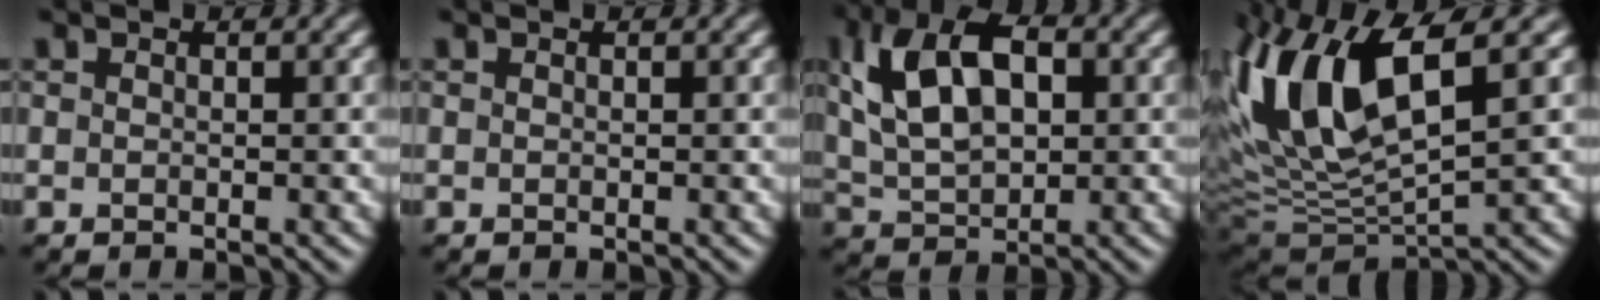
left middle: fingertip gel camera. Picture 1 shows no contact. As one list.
[{"total": 0.0}, {"total": 8.4, "force": [2.2, 4.7, 6.6], "torque": [-0.133, 0.020, 0.034]}, {"total": 11.5, "force": [3.5, 4.2, 10.1], "torque": [-0.216, 0.011, 0.067]}]